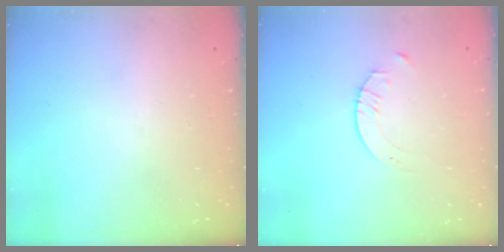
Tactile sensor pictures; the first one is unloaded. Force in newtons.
{"total": 1.6, "press": 1.6, "slide": 0.2}